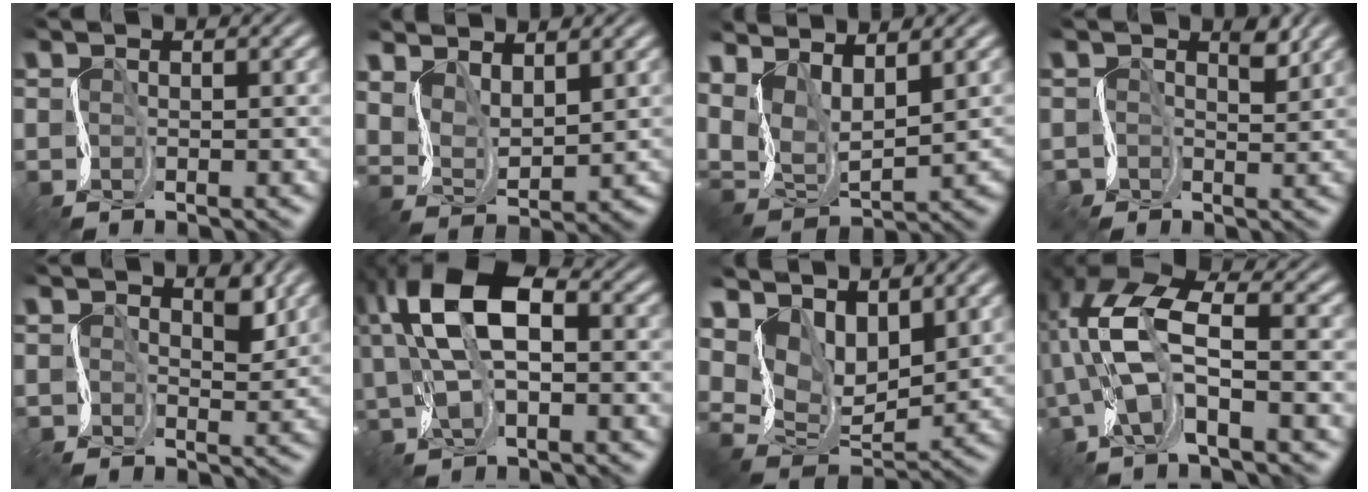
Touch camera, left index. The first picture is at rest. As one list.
[{"total": 4.1, "force": [3.2, 1.9, 1.8], "torque": [-0.048, -0.005, 0.068]}, {"total": 6.1, "force": [3.9, 2.6, 4.0], "torque": [-0.093, 0.001, 0.080]}, {"total": 1.9, "force": [0.9, 1.6, 0.5], "torque": [0.000, -0.001, 0.017]}, {"total": 2.3, "force": [1.3, 1.5, 1.1], "torque": [-0.014, -0.002, 0.022]}, {"total": 9.7, "force": [2.4, 4.9, 8.1], "torque": [-0.153, 0.018, 0.035]}, {"total": 6.6, "force": [4.6, 3.4, 3.2], "torque": [-0.074, -0.005, 0.083]}, {"total": 8.7, "force": [-0.4, 3.4, 8.0], "torque": [-0.186, 0.011, -0.017]}]